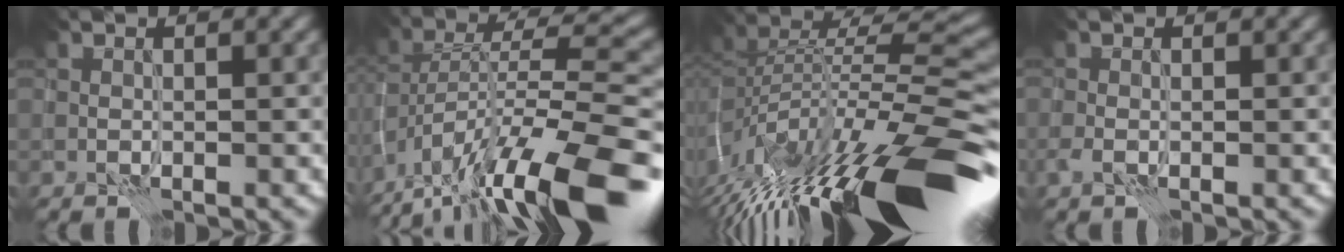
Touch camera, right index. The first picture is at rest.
{"total": 14.8, "force": [-9.6, 4.3, 10.4], "torque": [-0.181, 0.015, -0.159]}
{"total": 14.7, "force": [-6.7, 4.0, 12.5], "torque": [-0.209, 0.015, -0.114]}
{"total": 0.8, "force": [-0.3, 0.3, 0.6], "torque": [-0.013, -0.001, -0.006]}